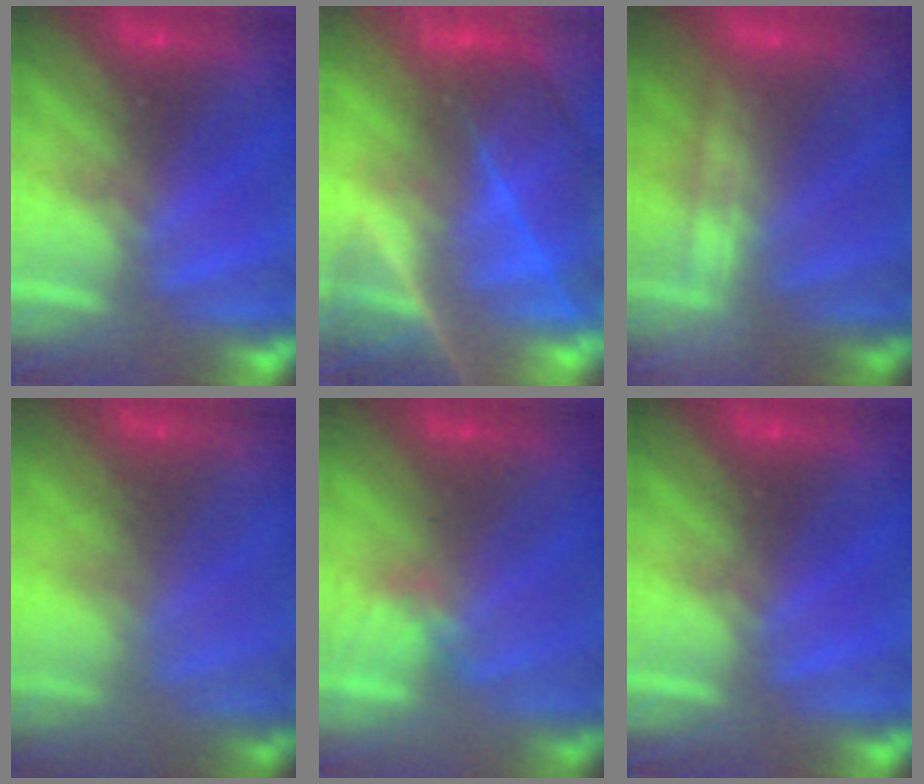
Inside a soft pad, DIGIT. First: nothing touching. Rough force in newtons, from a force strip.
{"total": 6.9}
{"total": 2.2}
{"total": 1.6}
{"total": 2.3}
{"total": 0.0}